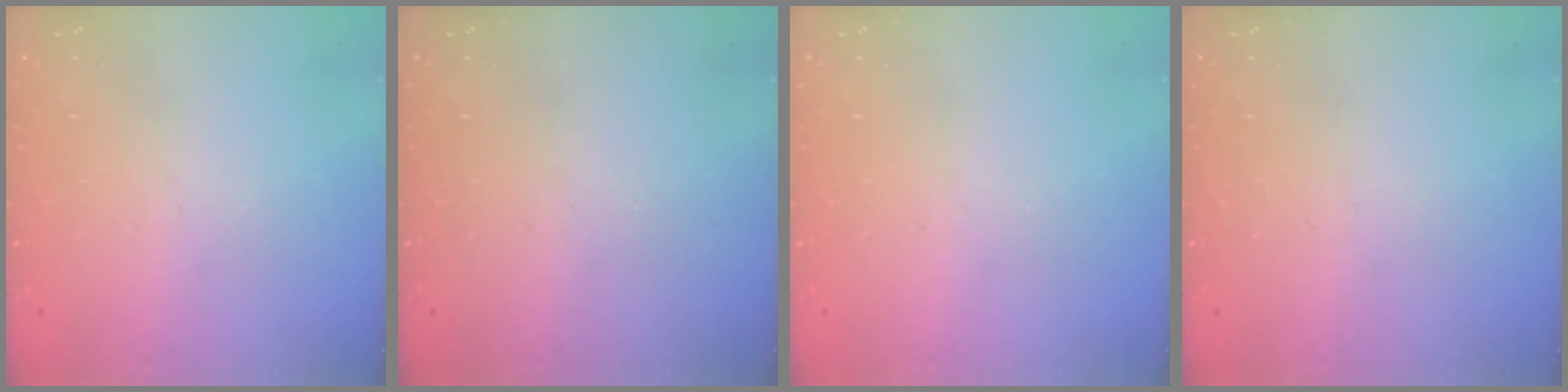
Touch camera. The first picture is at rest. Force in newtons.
{"total": 0.0}
{"total": 0.0}
{"total": 0.0}